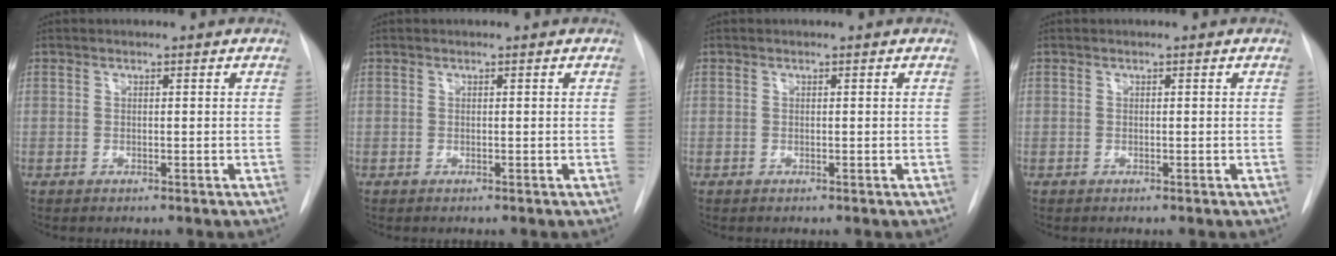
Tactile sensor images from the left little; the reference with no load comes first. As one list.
[{"total": 0.0}, {"total": 0.0}, {"total": 0.0}]